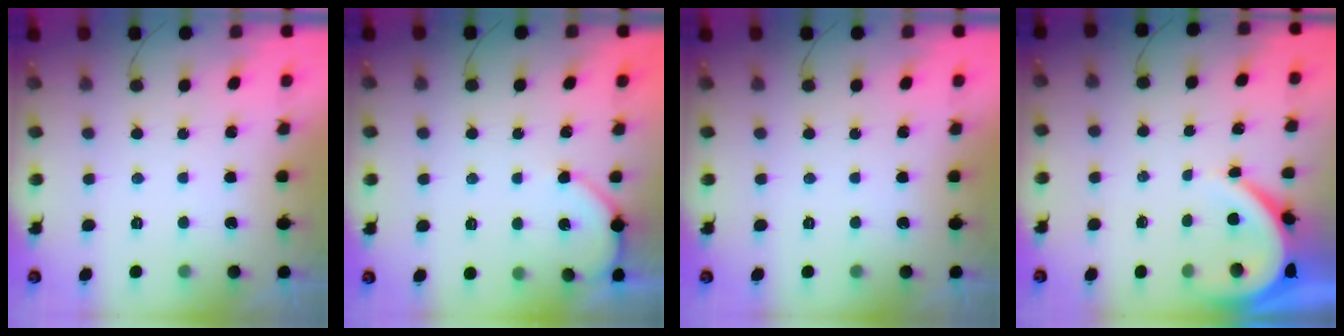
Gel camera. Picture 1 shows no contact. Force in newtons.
{"total": 2.9, "press": 2.9, "slide": 0.3}
{"total": 0.0}
{"total": 5.4, "press": 5.4, "slide": 0.7}